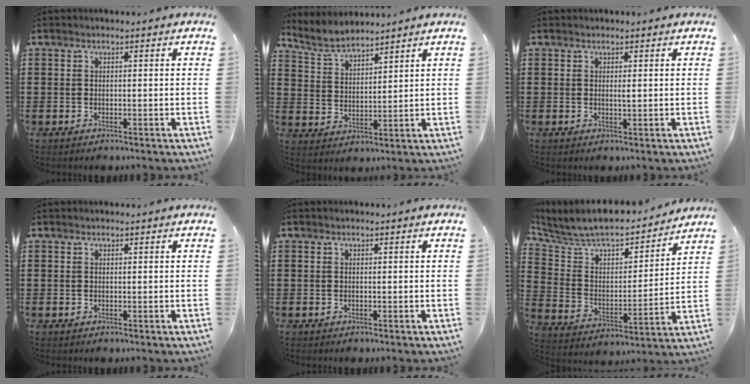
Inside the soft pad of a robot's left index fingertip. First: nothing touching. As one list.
[{"total": 5.0, "force": [4.7, 1.0, 1.3], "torque": [-0.044, -0.013, 0.085]}, {"total": 1.0, "force": [0.4, 0.1, 0.9], "torque": [-0.018, -0.001, 0.008]}, {"total": 0.0}, {"total": 0.0}, {"total": 6.9, "force": [6.3, 2.0, 2.0], "torque": [-0.074, -0.052, 0.105]}]